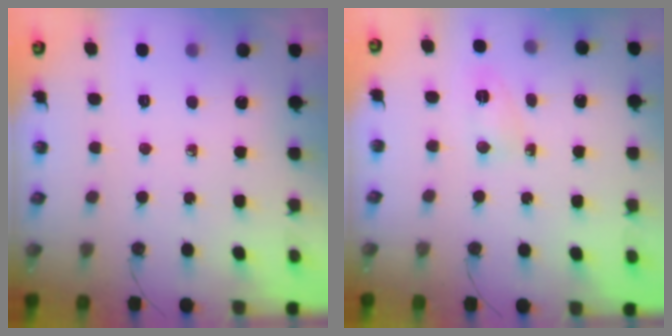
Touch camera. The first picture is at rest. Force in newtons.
{"total": 3.4, "press": 3.1, "slide": 1.4}